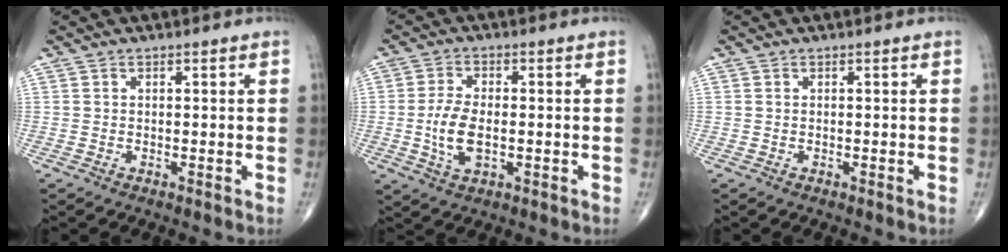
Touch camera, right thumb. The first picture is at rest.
{"total": 7.2, "force": [-0.9, 3.7, 6.2], "torque": [-0.127, -0.002, -0.016]}
{"total": 0.0}